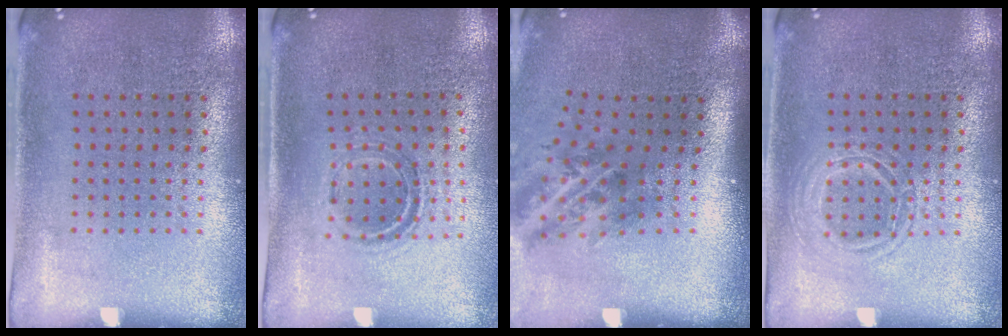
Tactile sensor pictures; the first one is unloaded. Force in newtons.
{"total": 1.0, "press": 0.9, "slide": 0.3}
{"total": 1.9, "press": 1.3, "slide": 1.5}
{"total": 1.9, "press": 1.9, "slide": 0.2}